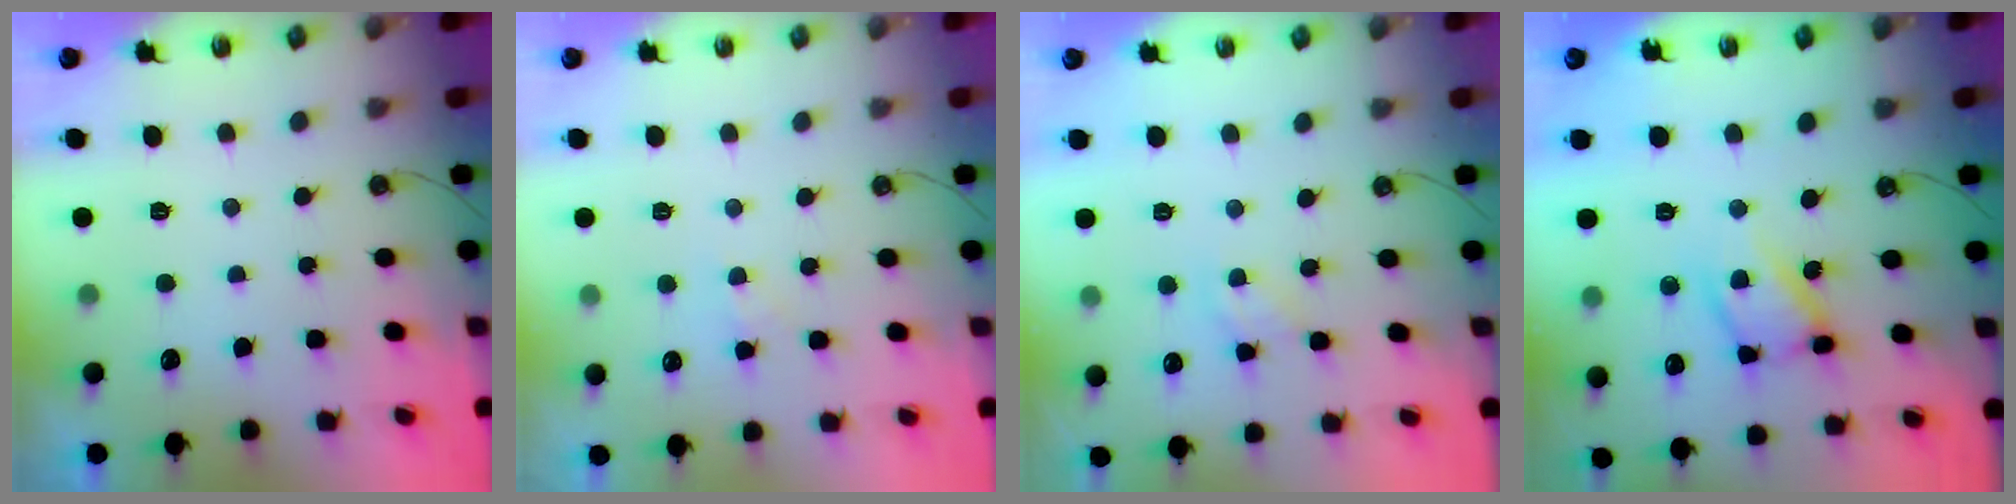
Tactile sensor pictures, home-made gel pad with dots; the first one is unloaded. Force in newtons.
{"total": 4.8, "press": 4.8, "slide": 0.6}
{"total": 3.2, "press": 3.2, "slide": 0.2}
{"total": 13.7, "press": 13.7, "slide": 1.1}